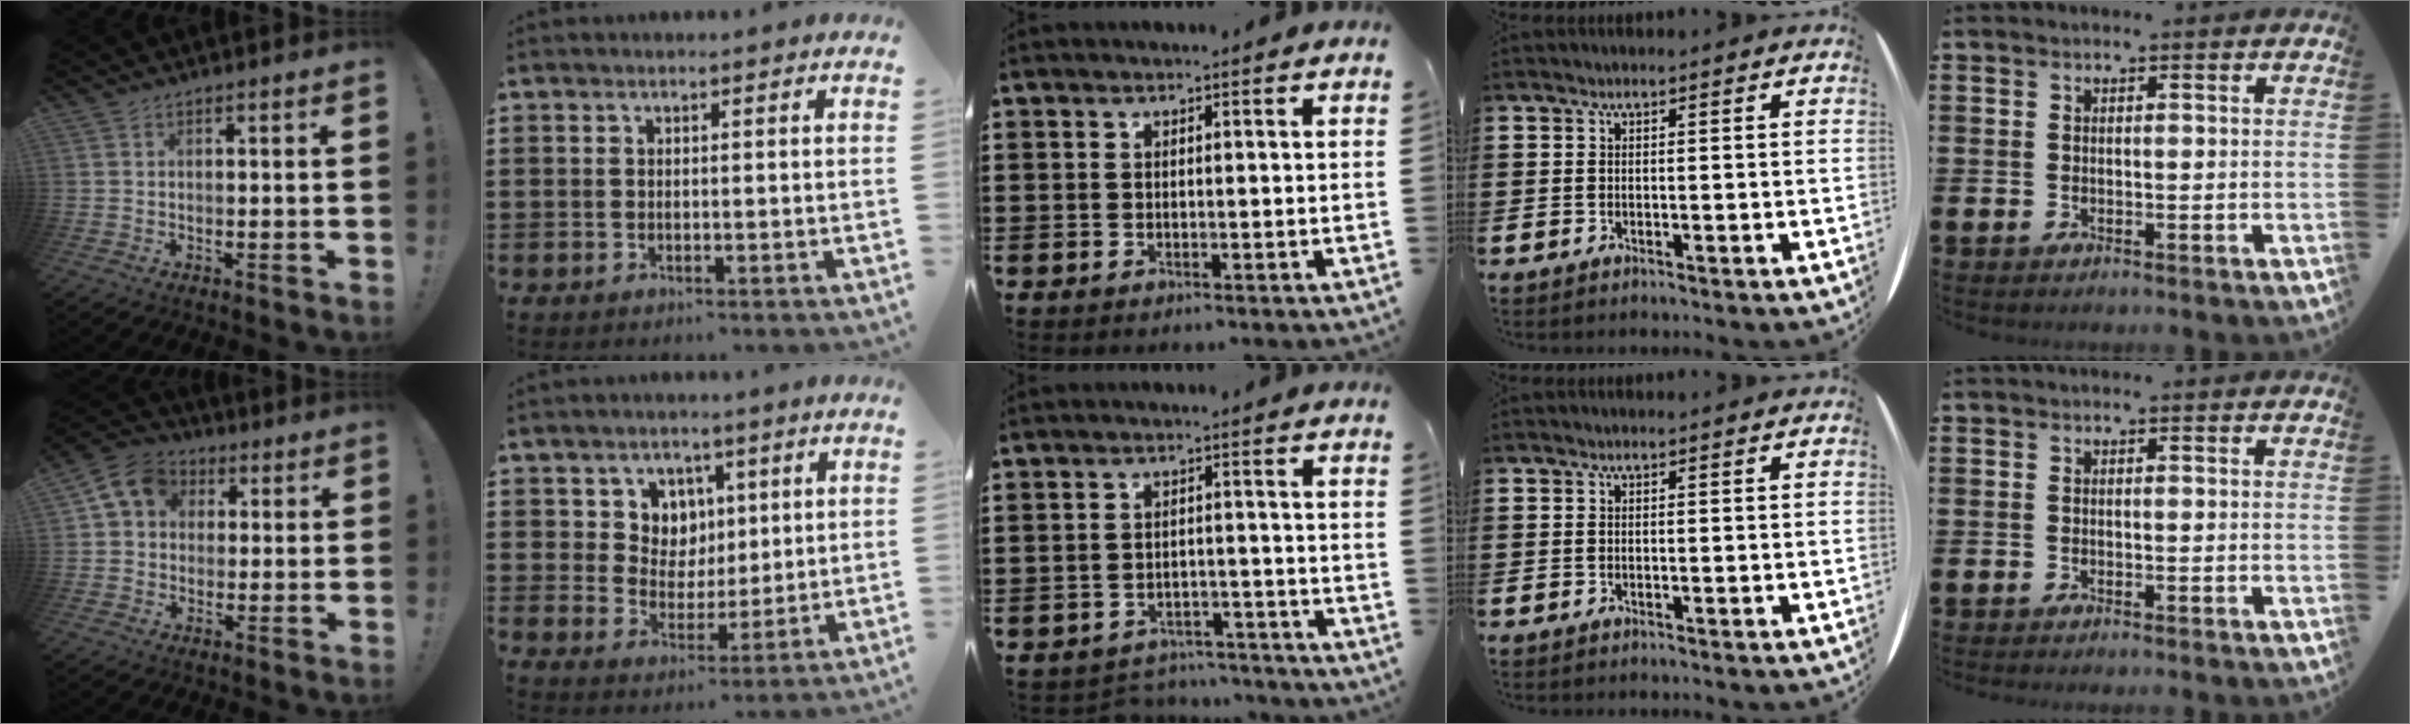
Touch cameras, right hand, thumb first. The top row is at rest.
{"thumb": {"total": 9.3, "force": [2.8, 7.7, 4.3], "torque": [-0.064, 0.003, 0.056]}, "index": {"total": 6.4, "force": [2.8, 5.6, 0.6], "torque": [-0.041, 0.001, 0.051]}, "middle": {"total": 3.5, "force": [-3.5, 0.5, -0.1], "torque": [-0.006, -0.001, -0.074]}}